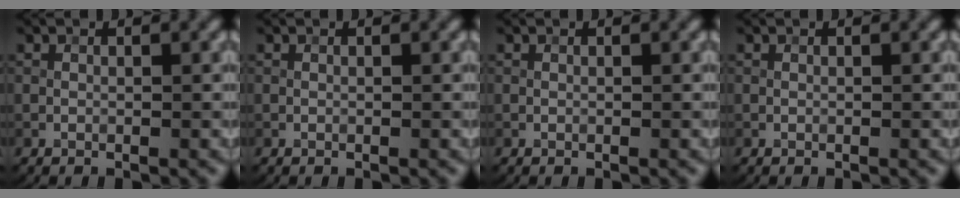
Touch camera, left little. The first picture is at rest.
{"total": 0.0}
{"total": 0.0}
{"total": 0.0}